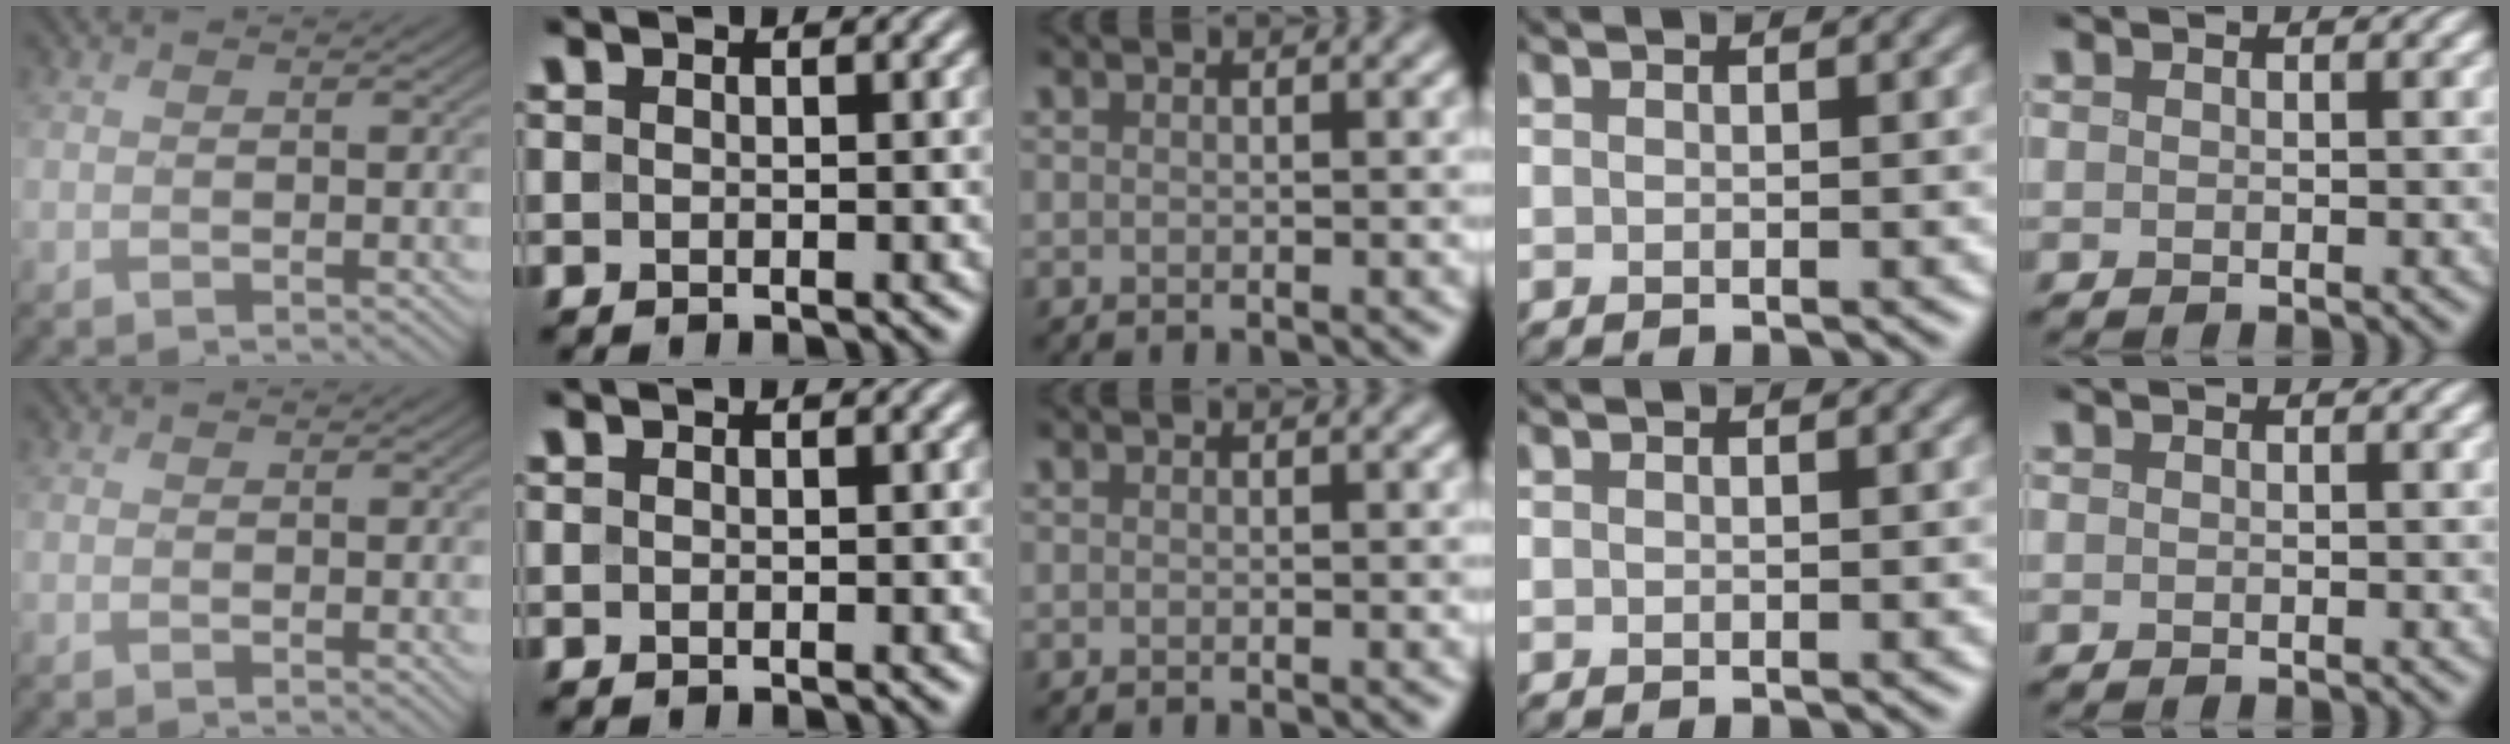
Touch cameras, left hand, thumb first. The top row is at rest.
{}